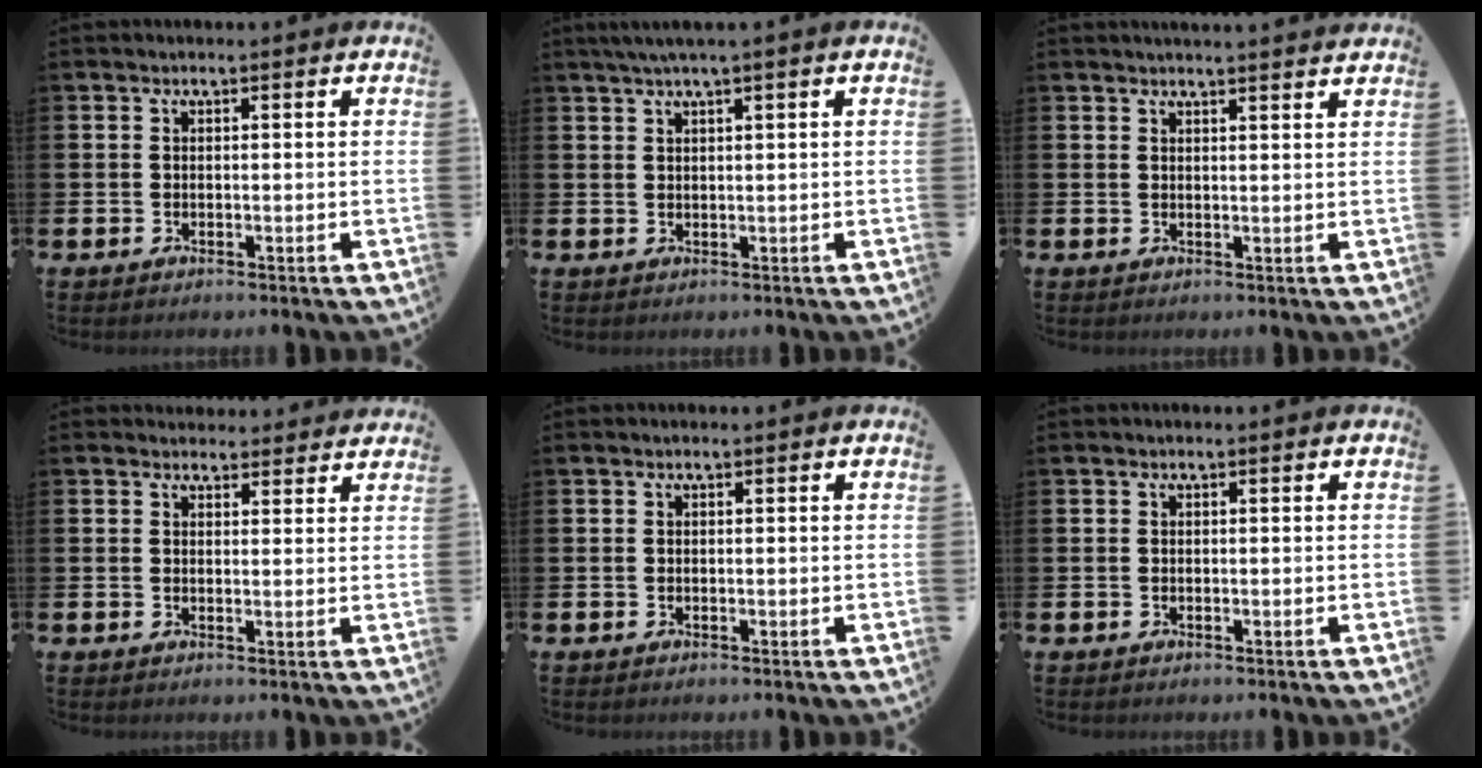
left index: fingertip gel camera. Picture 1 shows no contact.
{"total": 2.2, "force": [1.5, -0.4, 1.5], "torque": [-0.036, 0.003, 0.028]}
{"total": 2.1, "force": [2.1, -0.2, 0.0], "torque": [0.013, -0.016, 0.035]}
{"total": 2.8, "force": [2.6, 0.8, -0.2], "torque": [0.009, -0.014, 0.047]}
{"total": 0.0}
{"total": 0.0}